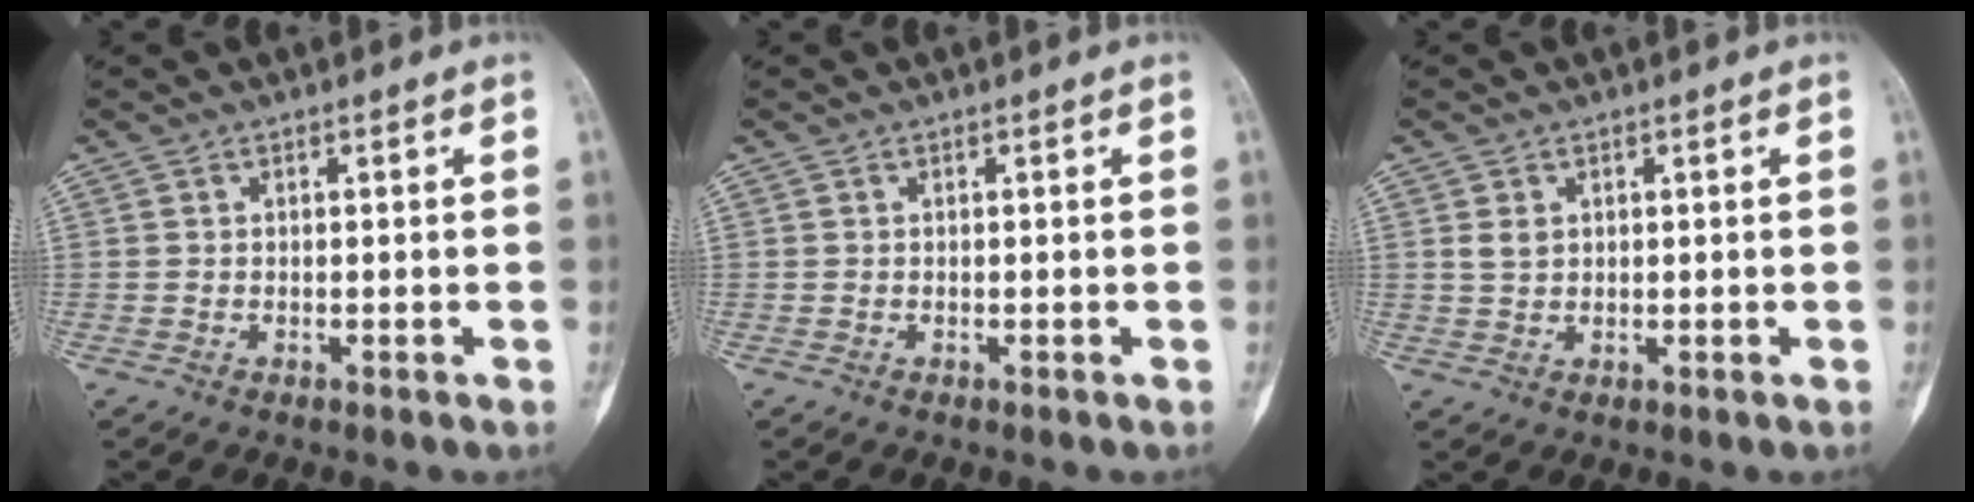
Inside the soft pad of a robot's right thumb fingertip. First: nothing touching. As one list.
[{"total": 0.0}, {"total": 2.1, "force": [0.7, 1.6, 1.3], "torque": [-0.019, -0.002, 0.019]}]